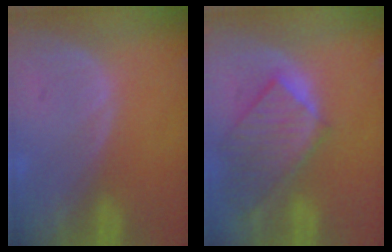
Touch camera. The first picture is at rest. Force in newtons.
{"total": 9.5, "press": 8.3, "slide": 4.7}